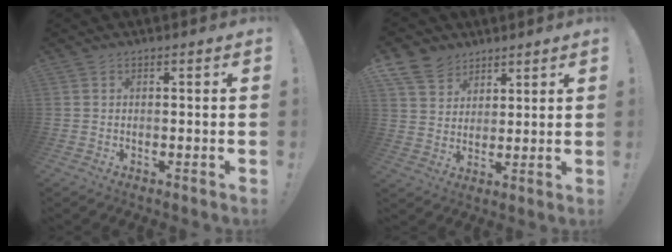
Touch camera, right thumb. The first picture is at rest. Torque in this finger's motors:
{"motor_torque": [0.06, 0.06, 0.13, 0.08, 0.01]}